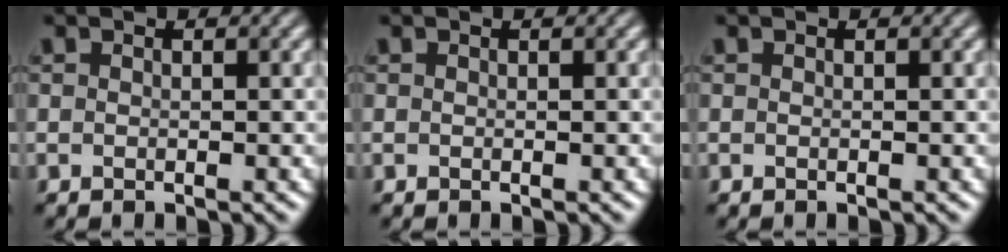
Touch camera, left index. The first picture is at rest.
{"total": 0.0}
{"total": 0.0}